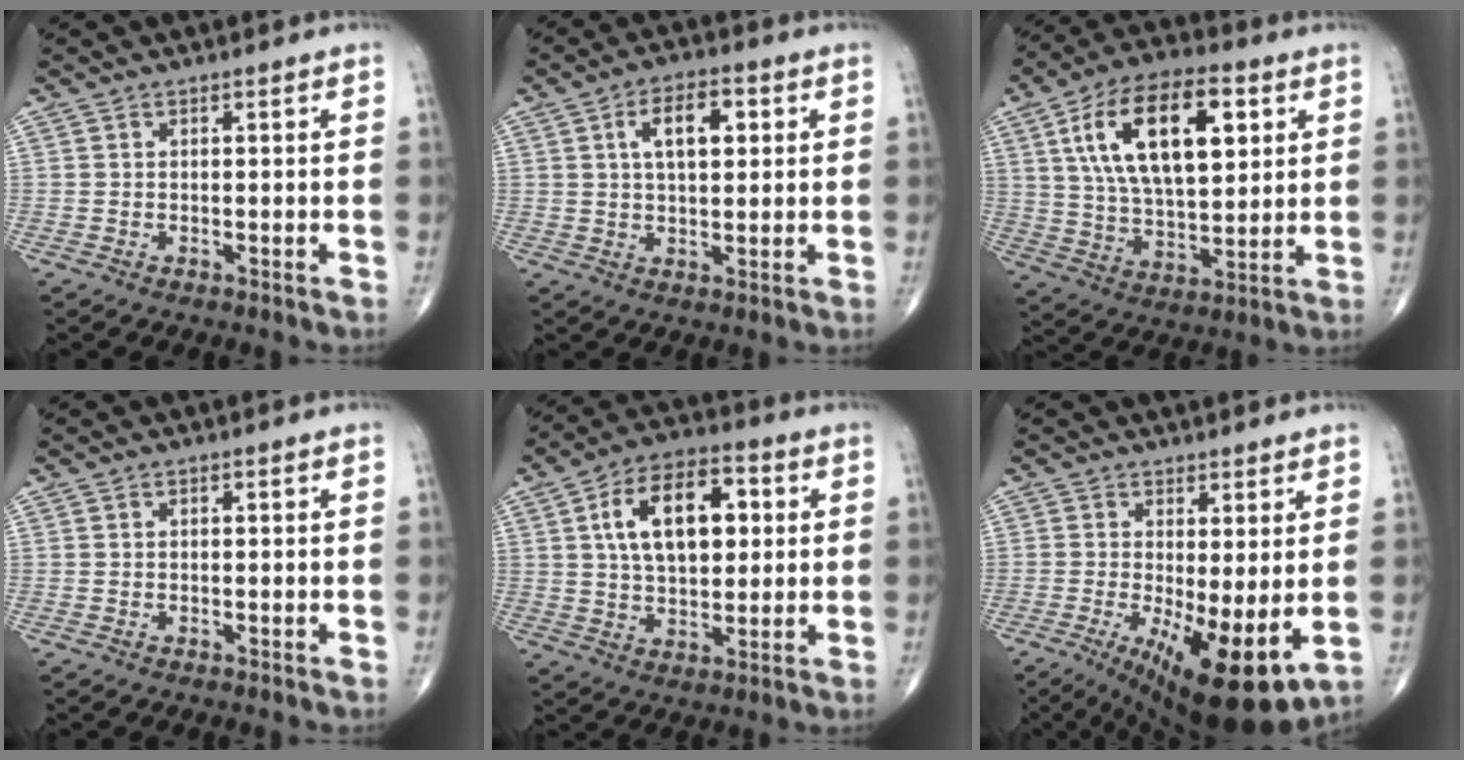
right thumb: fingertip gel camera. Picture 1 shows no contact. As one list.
[{"total": 8.5, "force": [2.4, 4.4, 6.9], "torque": [-0.098, 0.005, 0.037]}, {"total": 21.1, "force": [6.8, 10.2, 17.2], "torque": [-0.279, -0.008, 0.117]}, {"total": 0.0}, {"total": 16.0, "force": [3.7, 9.0, 12.8], "torque": [-0.189, 0.008, 0.059]}, {"total": 13.4, "force": [-2.4, 4.2, 12.5], "torque": [-0.197, -0.027, -0.020]}]